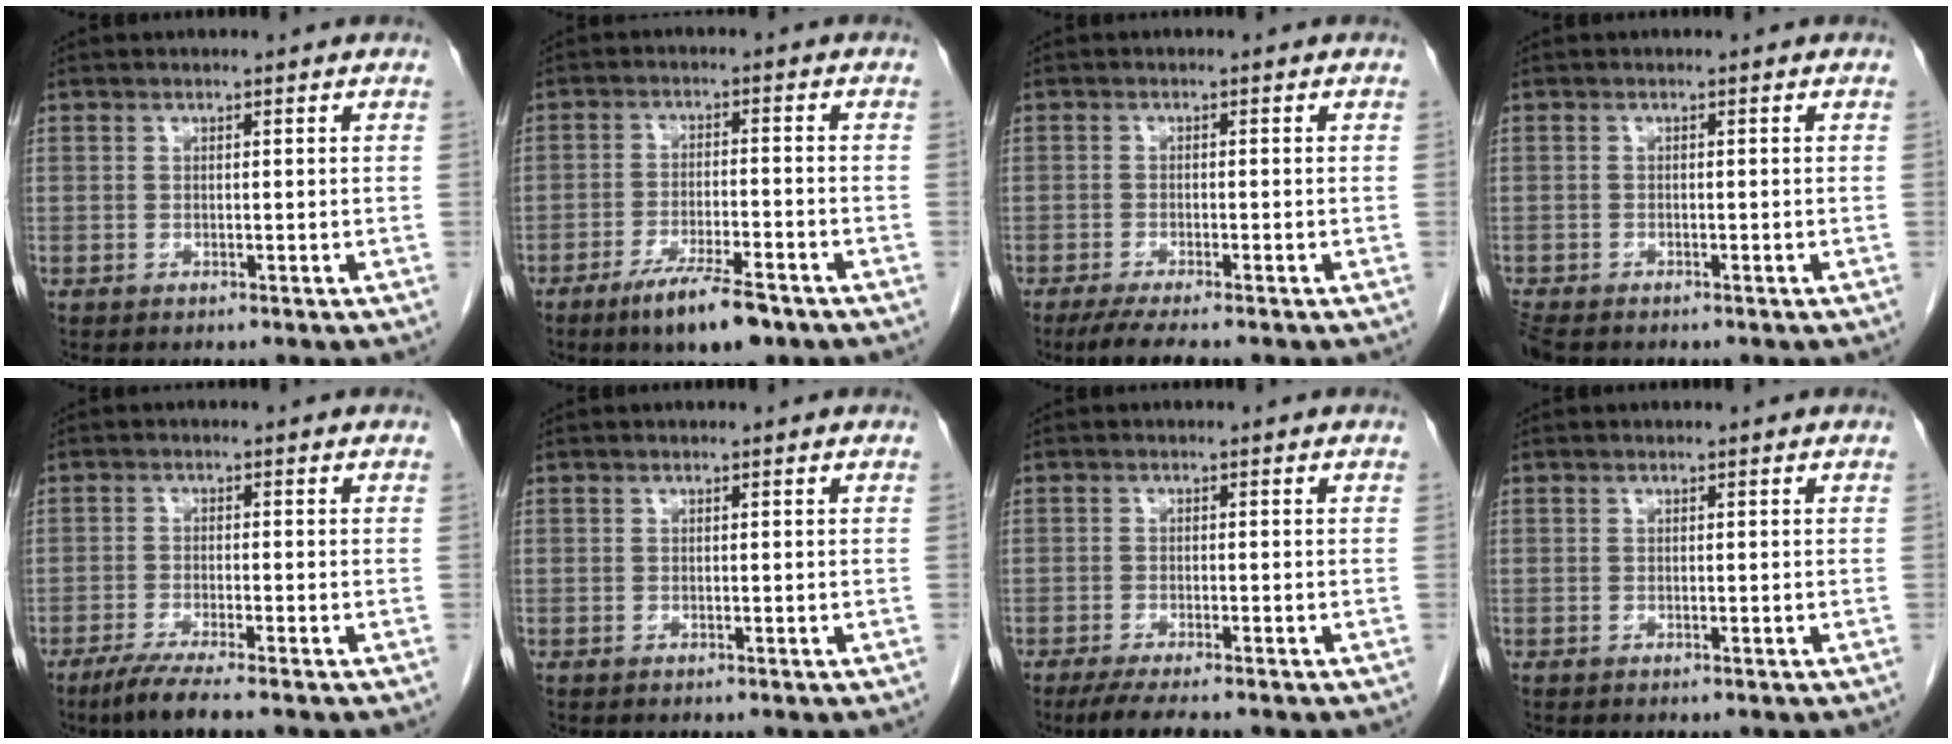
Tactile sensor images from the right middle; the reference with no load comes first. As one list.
[{"total": 8.5, "force": [-5.7, 1.3, 6.1], "torque": [-0.107, -0.013, -0.093]}, {"total": 5.3, "force": [-4.2, 0.2, 3.2], "torque": [-0.051, -0.012, -0.067]}, {"total": 3.0, "force": [-2.5, 1.1, 1.2], "torque": [-0.031, -0.009, -0.045]}, {"total": 5.5, "force": [-4.1, -0.3, 3.6], "torque": [-0.066, -0.015, -0.074]}, {"total": 0.0}, {"total": 5.6, "force": [-4.5, 0.4, 3.3], "torque": [-0.051, -0.013, -0.070]}, {"total": 0.0}]